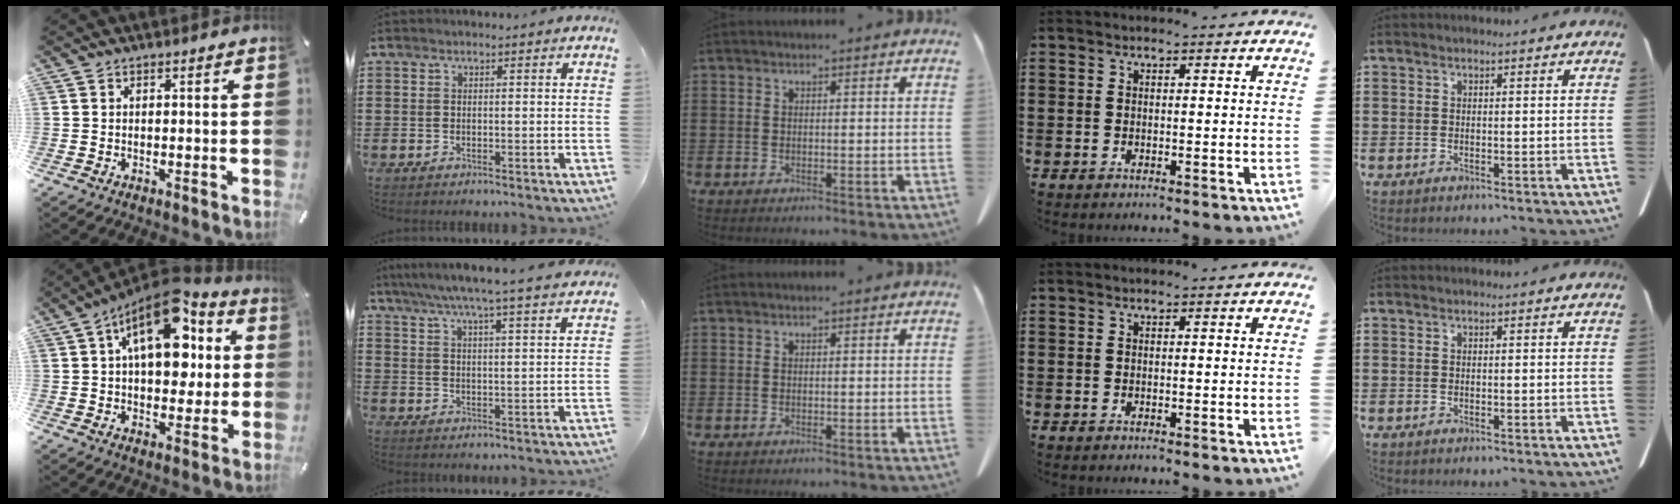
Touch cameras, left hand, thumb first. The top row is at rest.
{"thumb": {"total": 17.8, "force": [5.7, 10.0, 13.6], "torque": [-0.201, -0.018, 0.095]}, "index": {"total": 5.6, "force": [4.9, -0.7, 2.5], "torque": [-0.067, -0.029, 0.083]}}